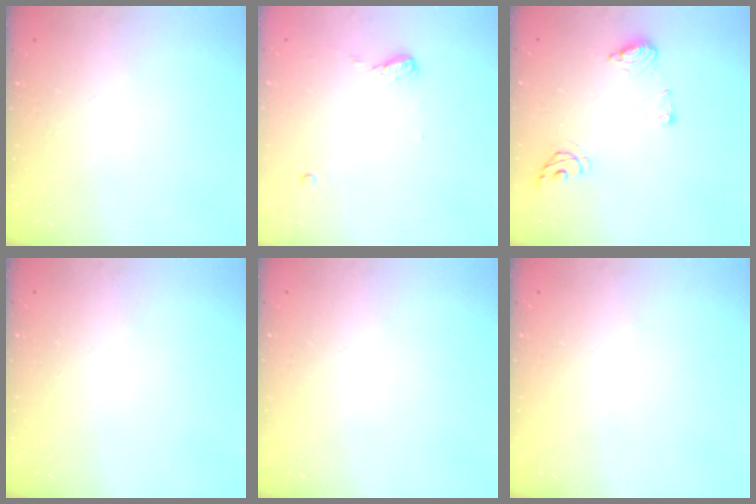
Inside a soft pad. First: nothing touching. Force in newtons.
{"total": 7.0, "press": 6.3, "slide": 2.9}
{"total": 8.9, "press": 8.8, "slide": 1.1}
{"total": 0.0}
{"total": 0.0}
{"total": 0.0}